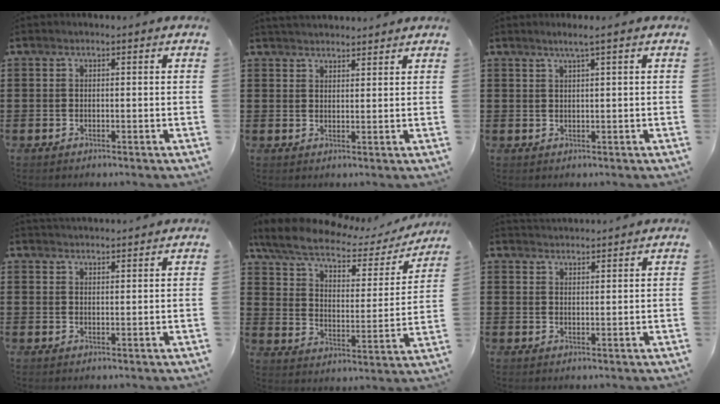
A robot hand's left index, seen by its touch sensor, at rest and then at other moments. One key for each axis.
{"total": 2.4, "fx": 2.4, "fy": 0.1, "fz": 0.1, "tx": -0.008, "ty": -0.001, "tz": 0.047}
{"total": 1.7, "fx": 1.0, "fy": -0.2, "fz": 1.4, "tx": -0.028, "ty": -0.002, "tz": 0.016}
{"total": 2.1, "fx": 2.1, "fy": -0.1, "fz": 0.0, "tx": -0.006, "ty": -0.004, "tz": 0.040}
{"total": 8.7, "fx": 6.5, "fy": 2.8, "fz": 5.1, "tx": -0.122, "ty": -0.029, "tz": 0.112}
{"total": 2.4, "fx": 2.4, "fy": -0.2, "fz": -0.2, "tx": -0.003, "ty": -0.004, "tz": 0.047}